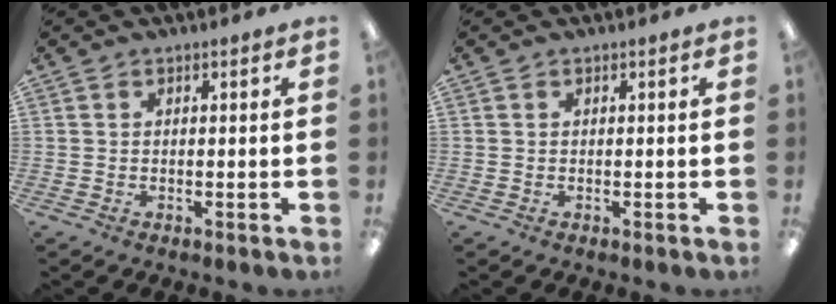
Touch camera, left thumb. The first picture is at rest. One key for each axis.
{"total": 0.0}